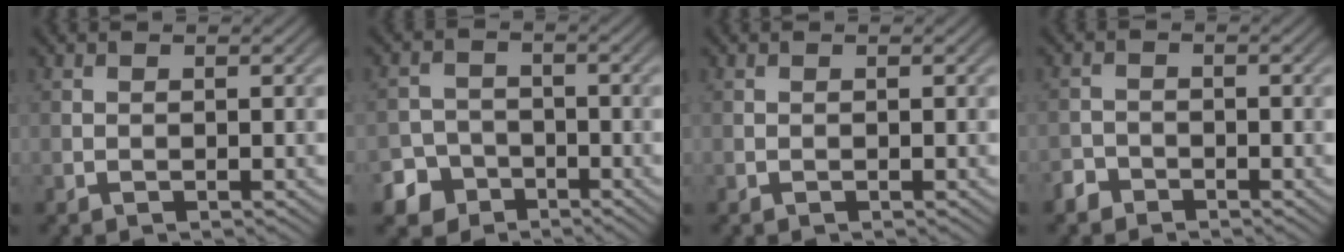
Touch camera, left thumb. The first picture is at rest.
{"total": 5.3, "force": [-3.4, 3.9, 1.0], "torque": [-0.004, -0.006, -0.072]}
{"total": 0.0}
{"total": 2.0, "force": [-1.6, 1.1, 0.3], "torque": [-0.004, 0.000, -0.040]}